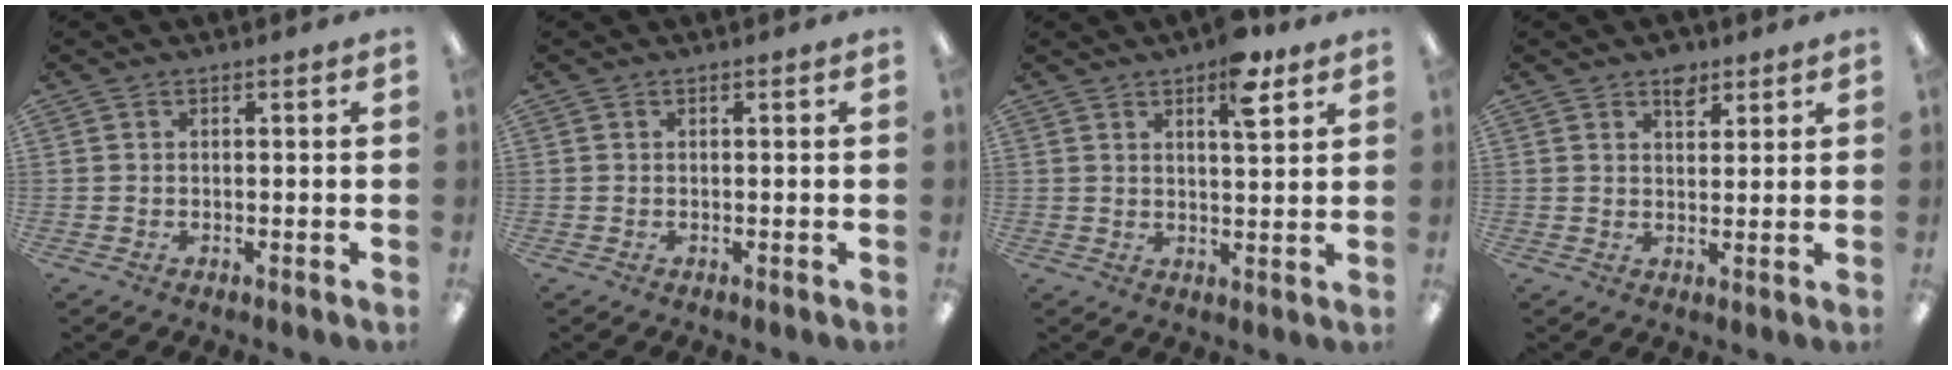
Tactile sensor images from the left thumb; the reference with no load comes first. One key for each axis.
{"total": 0.0}
{"total": 8.4, "fx": 5.2, "fy": 3.0, "fz": 5.9, "tx": -0.072, "ty": -0.024, "tz": 0.081}
{"total": 4.5, "fx": 3.1, "fy": 2.6, "fz": 2.0, "tx": -0.013, "ty": -0.013, "tz": 0.052}